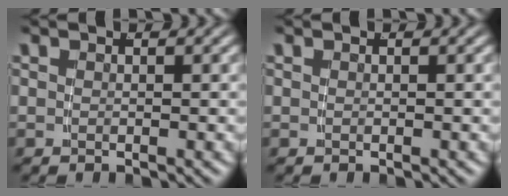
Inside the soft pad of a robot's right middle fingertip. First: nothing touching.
{"total": 0.0}